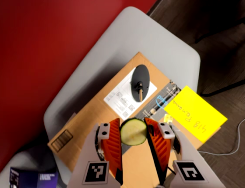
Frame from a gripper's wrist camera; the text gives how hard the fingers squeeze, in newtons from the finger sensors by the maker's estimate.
{"total": 8.5, "left": 8.5, "right": 8.5}